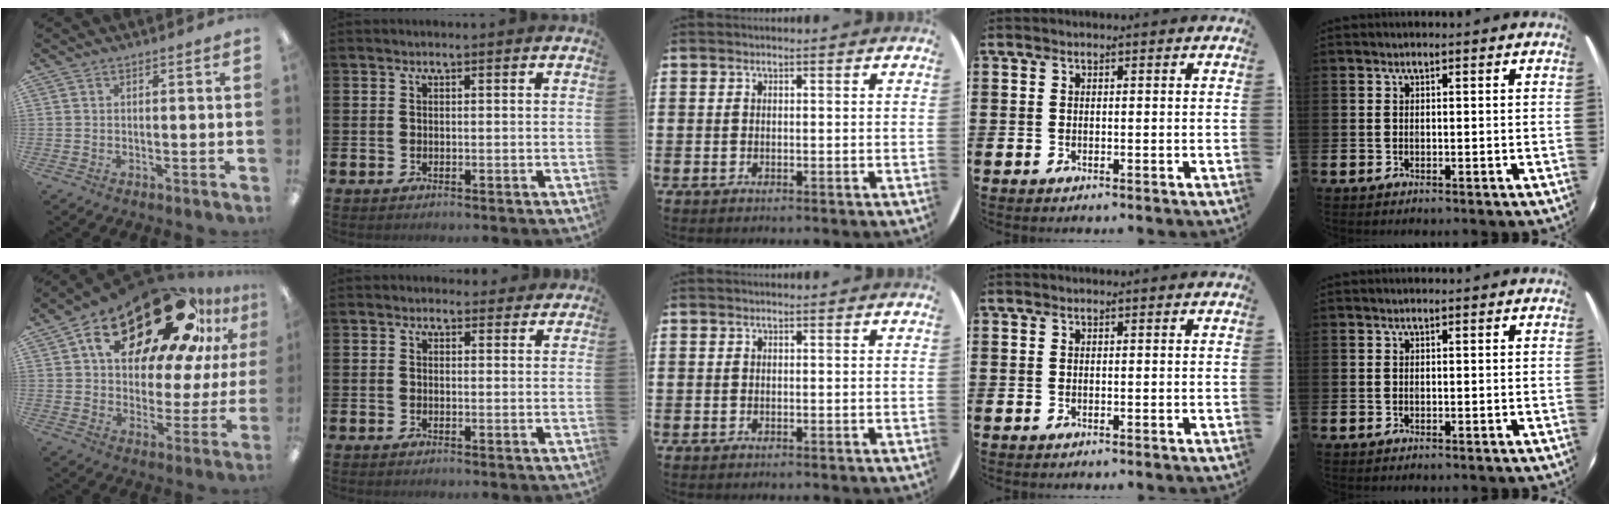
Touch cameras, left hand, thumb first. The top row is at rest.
{"thumb": {"total": 27.5, "force": [16.1, 12.9, 18.3], "torque": [-0.288, -0.089, 0.266]}, "index": {"total": 1.5, "force": [1.2, 0.9, 0.0], "torque": [0.012, 0.001, 0.019]}}